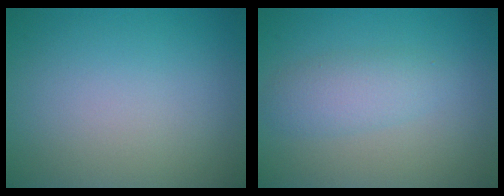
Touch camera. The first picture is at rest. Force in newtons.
{"total": 2.6, "press": 2.6, "slide": 0.1}